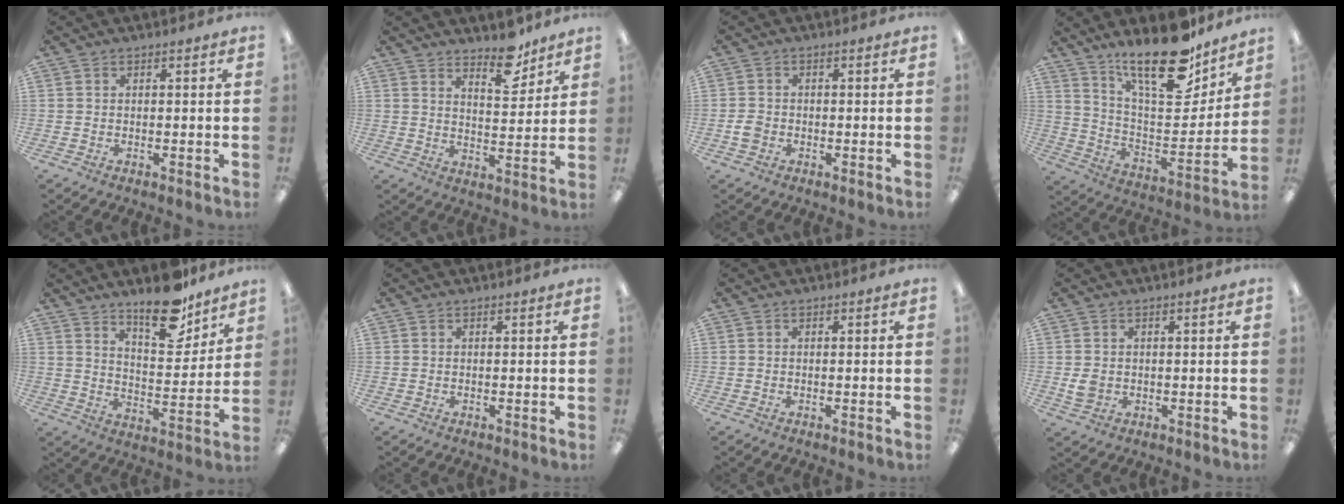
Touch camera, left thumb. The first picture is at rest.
{"total": 8.8, "force": [7.1, 3.3, 4.0], "torque": [-0.034, -0.052, 0.119]}
{"total": 2.5, "force": [-0.7, 2.0, 1.4], "torque": [-0.024, 0.006, -0.012]}
{"total": 21.2, "force": [16.2, 6.9, 11.8], "torque": [-0.188, -0.113, 0.275]}
{"total": 15.1, "force": [11.9, 5.7, 7.4], "torque": [-0.093, -0.082, 0.206]}
{"total": 0.0}
{"total": 0.0}
{"total": 3.2, "force": [0.4, 2.5, 2.0], "torque": [-0.022, -0.001, 0.004]}